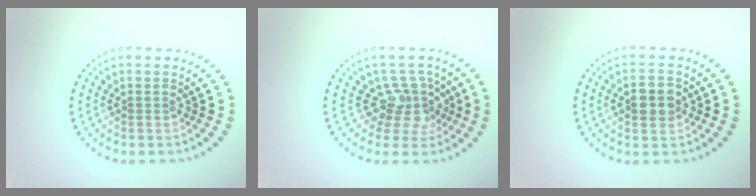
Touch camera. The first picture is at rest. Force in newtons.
{"total": 3.2, "press": 2.7, "slide": 1.7}
{"total": 3.3, "press": 3.3, "slide": 0.1}